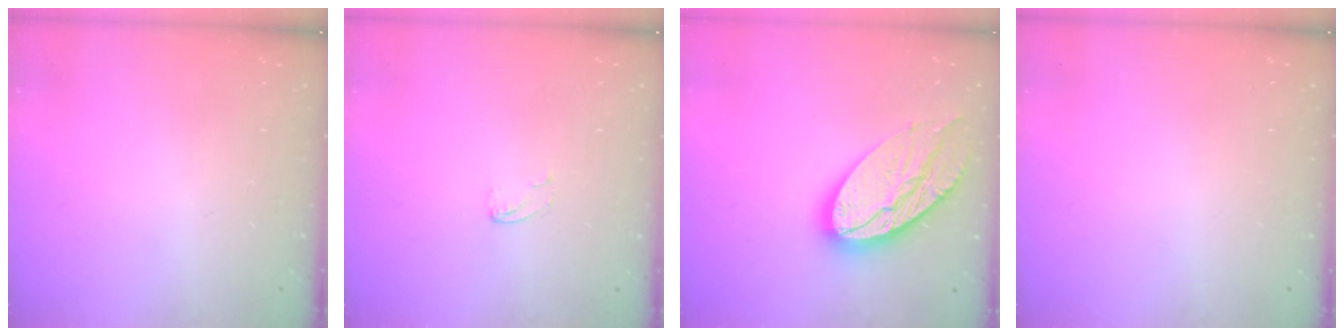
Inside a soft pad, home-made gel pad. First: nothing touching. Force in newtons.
{"total": 2.4, "press": 2.4, "slide": 0.2}
{"total": 17.2, "press": 17.2, "slide": 1.5}
{"total": 0.0}